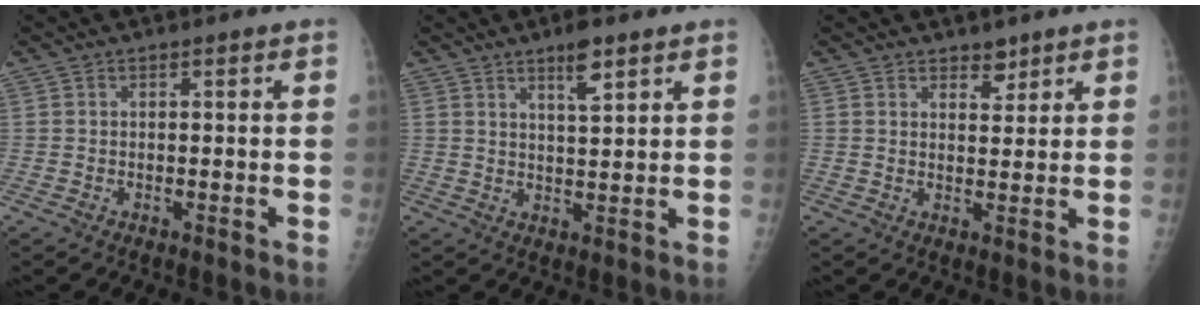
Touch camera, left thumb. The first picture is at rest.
{"total": 5.1, "force": [3.3, 1.2, 3.7], "torque": [-0.056, -0.021, 0.054]}
{"total": 2.9, "force": [2.2, 1.5, 1.1], "torque": [-0.001, -0.016, 0.035]}